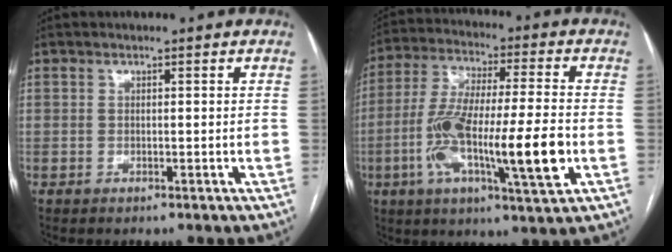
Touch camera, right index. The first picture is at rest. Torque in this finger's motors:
{"motor_torque": [1.58, -0.56, 0.80, 0.21]}